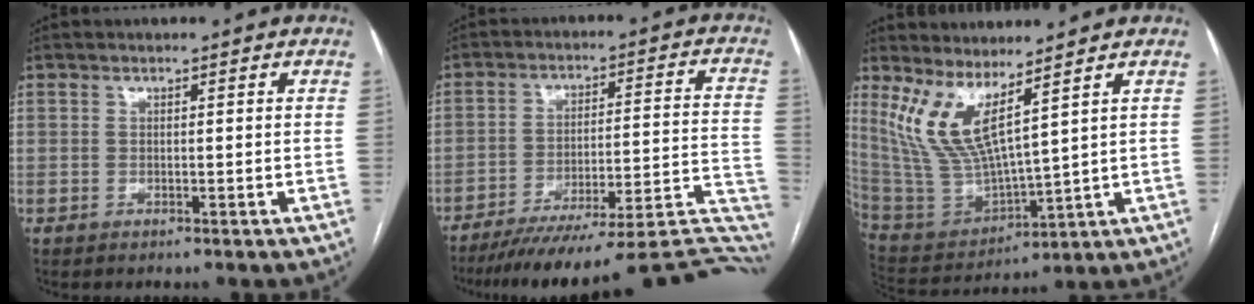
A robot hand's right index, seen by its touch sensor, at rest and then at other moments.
{"total": 27.4, "force": [-23.3, 3.6, 14.1], "torque": [-0.097, 0.013, -0.308]}
{"total": 10.4, "force": [6.1, 1.5, 8.3], "torque": [-0.198, -0.013, 0.140]}